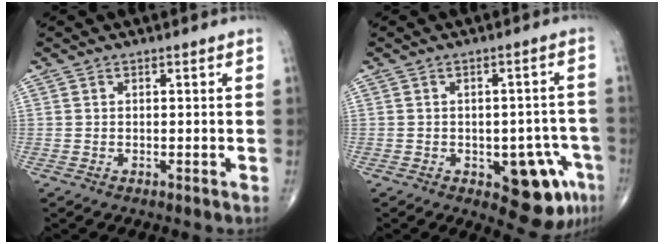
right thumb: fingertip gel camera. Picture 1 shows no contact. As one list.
[{"total": 10.5, "force": [-4.2, 5.0, 8.2], "torque": [-0.060, 0.019, -0.044]}]